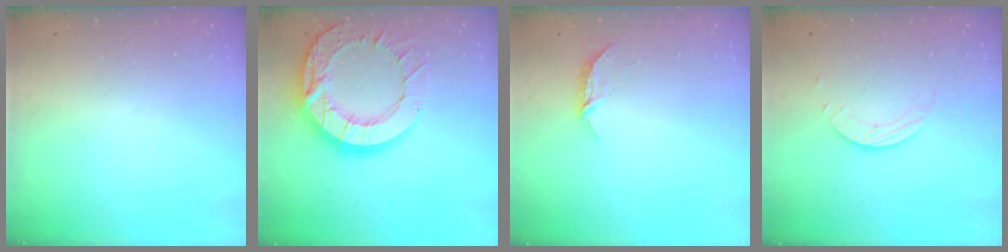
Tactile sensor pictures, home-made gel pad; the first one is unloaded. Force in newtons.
{"total": 22.1, "press": 22.0, "slide": 2.0}
{"total": 5.2, "press": 5.2, "slide": 0.4}
{"total": 1.5, "press": 1.5, "slide": 0.1}